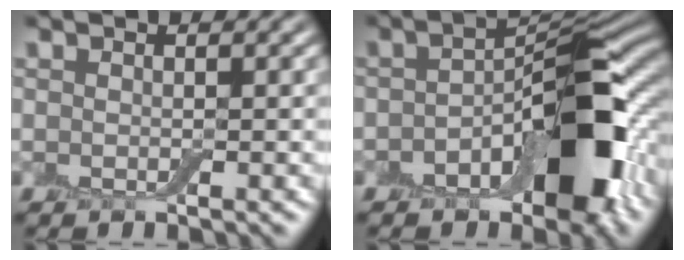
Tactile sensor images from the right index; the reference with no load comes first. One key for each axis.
{"total": 9.7, "fx": -4.0, "fy": 4.5, "fz": 7.6, "tx": -0.110, "ty": 0.011, "tz": -0.076}